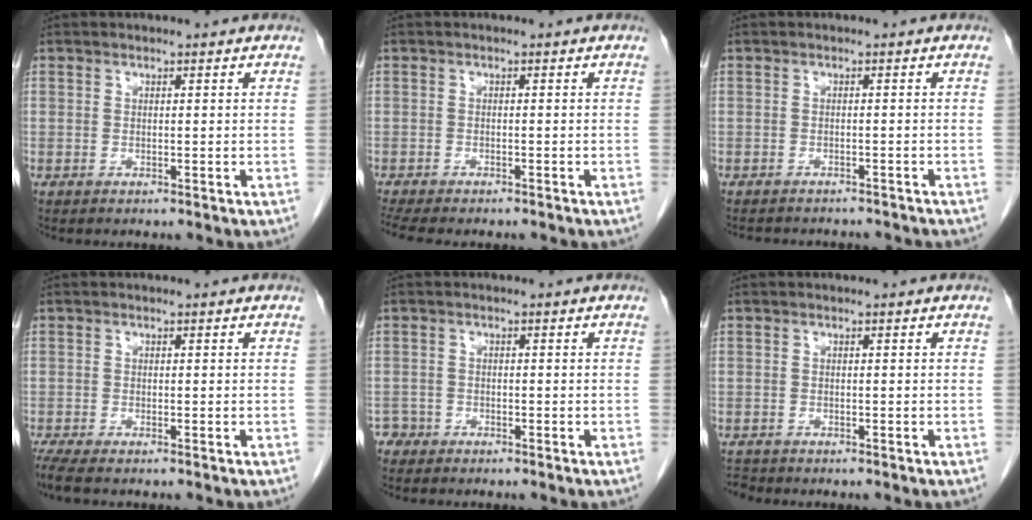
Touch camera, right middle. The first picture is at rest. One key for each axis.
{"total": 7.8, "fx": -6.6, "fy": 2.0, "fz": 3.6, "tx": -0.056, "ty": -0.003, "tz": -0.096}
{"total": 8.6, "fx": -7.9, "fy": 2.3, "fz": 2.5, "tx": -0.035, "ty": 0.000, "tz": -0.090}
{"total": 2.6, "fx": -2.1, "fy": 0.2, "fz": 1.4, "tx": -0.030, "ty": -0.008, "tz": -0.040}
{"total": 1.4, "fx": -1.0, "fy": 0.7, "fz": -0.4, "tx": 0.006, "ty": 0.004, "tz": -0.019}
{"total": 1.2, "fx": -1.2, "fy": 0.2, "fz": -0.2, "tx": 0.001, "ty": -0.006, "tz": -0.021}